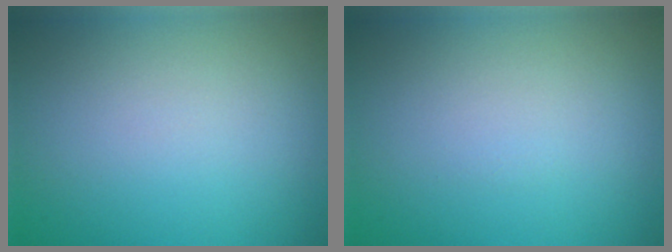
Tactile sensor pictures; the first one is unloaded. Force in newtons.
{"total": 0.0}